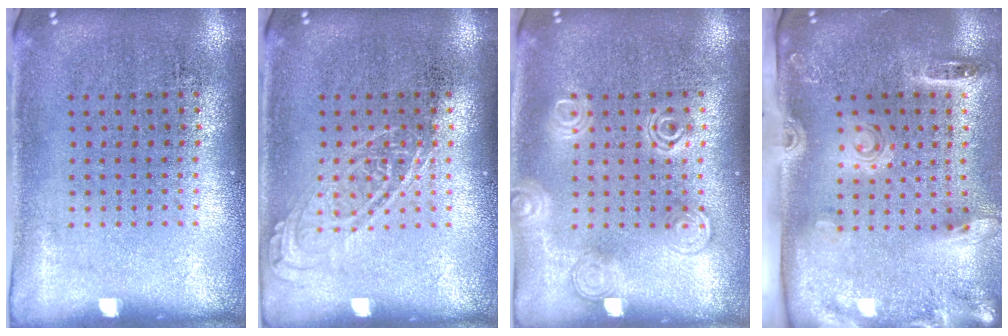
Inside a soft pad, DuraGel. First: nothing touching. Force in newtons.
{"total": 1.8, "press": 1.8, "slide": 0.2}
{"total": 2.3, "press": 2.2, "slide": 0.3}
{"total": 2.8, "press": 1.9, "slide": 2.0}